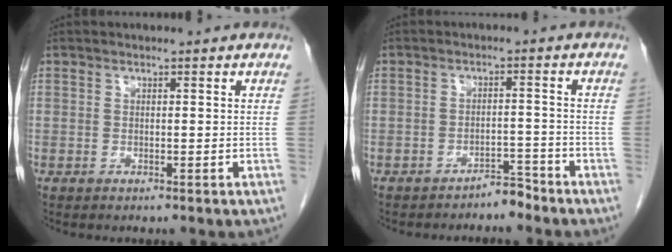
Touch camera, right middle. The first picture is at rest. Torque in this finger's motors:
{"motor_torque": [0.39, -0.35, 0.05, 0.01]}